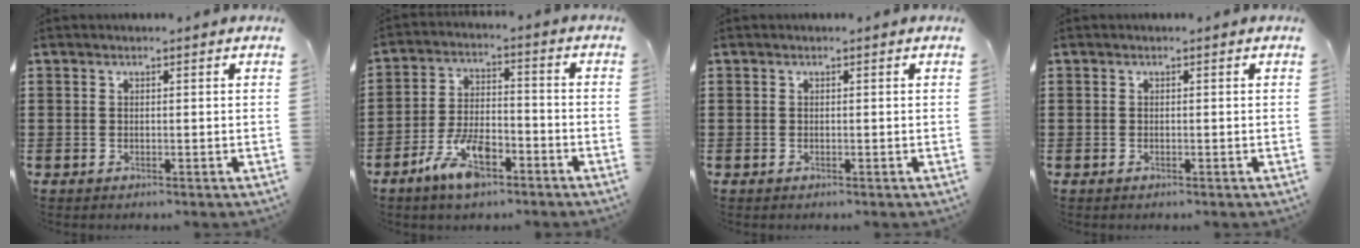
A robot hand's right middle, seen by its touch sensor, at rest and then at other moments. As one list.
[{"total": 8.6, "force": [-5.2, 3.5, 5.9], "torque": [-0.125, 0.006, -0.096]}, {"total": 0.0}, {"total": 0.0}]